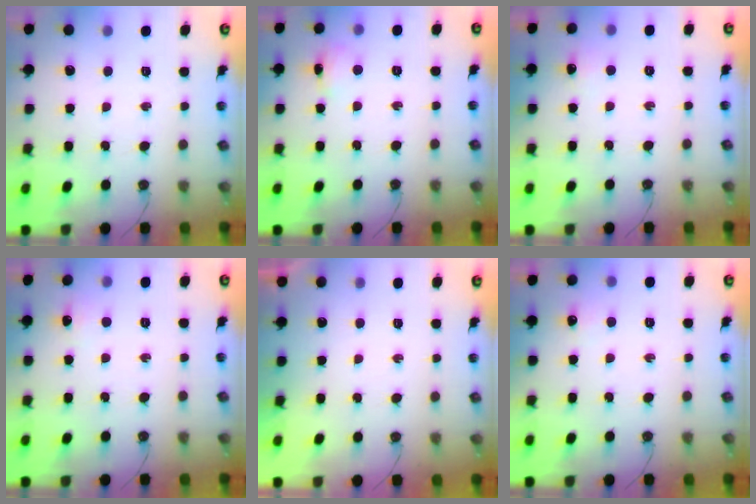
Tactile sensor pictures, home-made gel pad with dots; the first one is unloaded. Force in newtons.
{"total": 3.3, "press": 3.3, "slide": 0.6}
{"total": 5.3, "press": 5.2, "slide": 0.7}
{"total": 4.6, "press": 4.5, "slide": 0.5}
{"total": 0.0}
{"total": 5.3, "press": 5.3, "slide": 0.7}